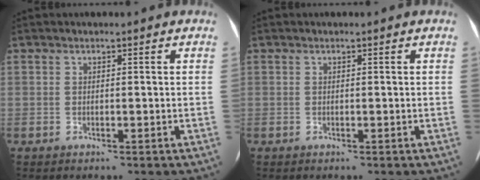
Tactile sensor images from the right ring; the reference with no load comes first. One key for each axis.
{"total": 0.0}